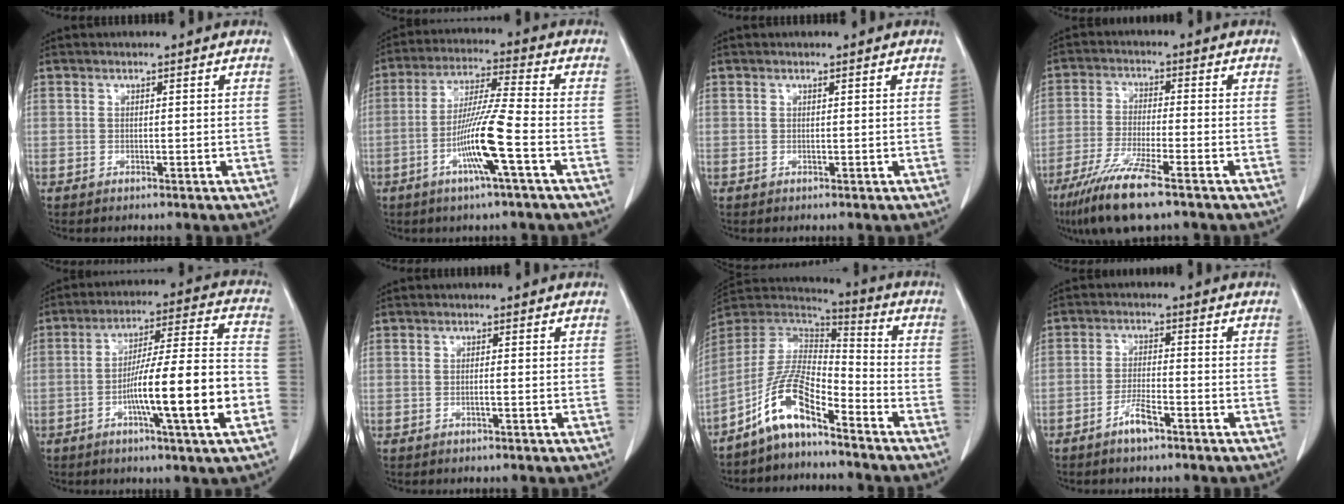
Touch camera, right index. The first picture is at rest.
{"total": 10.4, "force": [-3.7, -0.7, 9.7], "torque": [-0.190, -0.006, -0.074]}
{"total": 0.0}
{"total": 10.0, "force": [-6.7, 0.5, 7.4], "torque": [-0.149, -0.030, -0.124]}
{"total": 16.1, "force": [-4.9, 0.2, 15.3], "torque": [-0.250, 0.006, -0.079]}
{"total": 0.6, "force": [-0.2, -0.1, 0.5], "torque": [-0.009, 0.002, -0.005]}
{"total": 10.4, "force": [-7.1, 2.7, 7.1], "torque": [-0.153, 0.020, -0.136]}
{"total": 3.8, "force": [-2.5, 0.6, 2.8], "torque": [-0.052, 0.000, -0.046]}